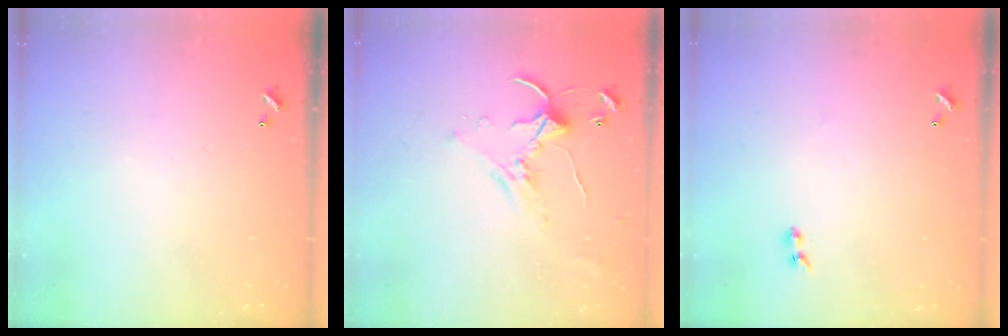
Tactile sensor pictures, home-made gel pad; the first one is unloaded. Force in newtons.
{"total": 1.5, "press": 1.5, "slide": 0.3}
{"total": 2.0, "press": 1.7, "slide": 1.0}